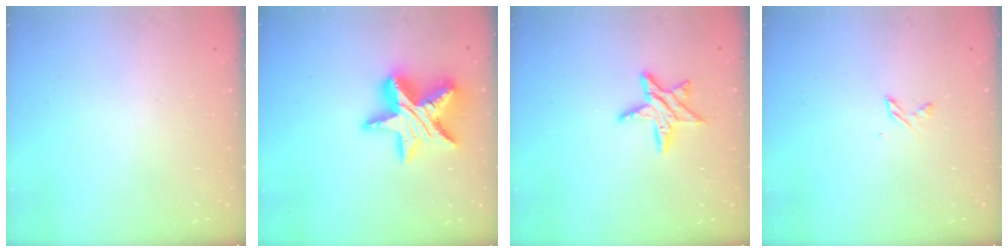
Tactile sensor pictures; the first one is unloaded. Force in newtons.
{"total": 17.9, "press": 17.9, "slide": 1.4}
{"total": 9.7, "press": 9.7, "slide": 0.6}
{"total": 3.3, "press": 3.3, "slide": 0.4}